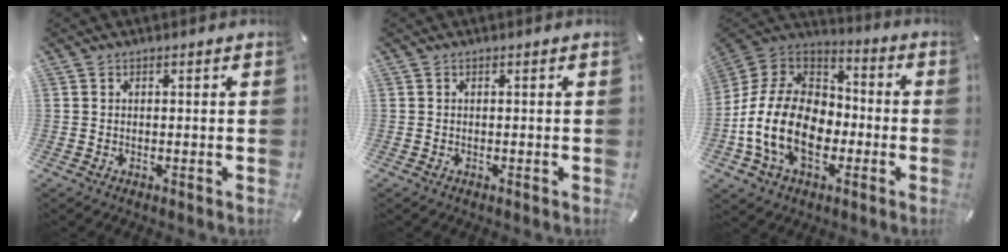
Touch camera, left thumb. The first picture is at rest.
{"total": 0.0}
{"total": 19.4, "force": [-6.5, 13.8, 12.0], "torque": [-0.271, 0.032, -0.110]}